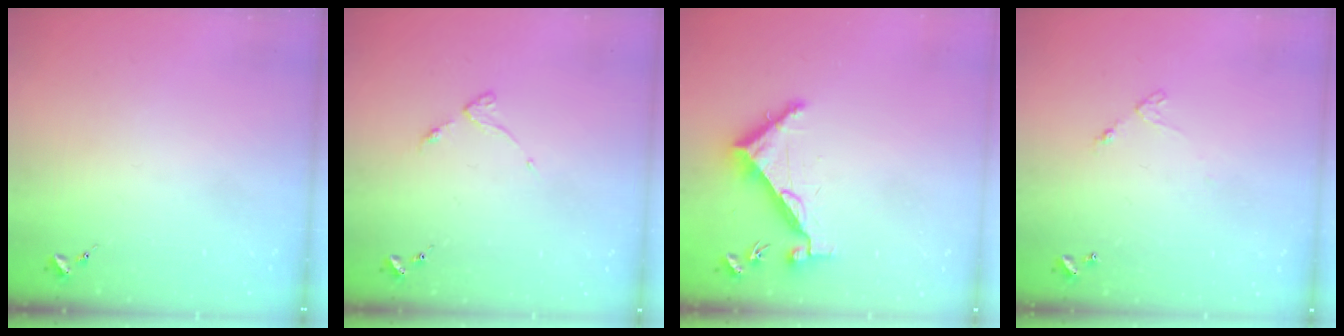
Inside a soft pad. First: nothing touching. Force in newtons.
{"total": 3.5, "press": 3.5, "slide": 0.5}
{"total": 7.2, "press": 7.2, "slide": 0.3}
{"total": 4.9, "press": 4.8, "slide": 0.3}